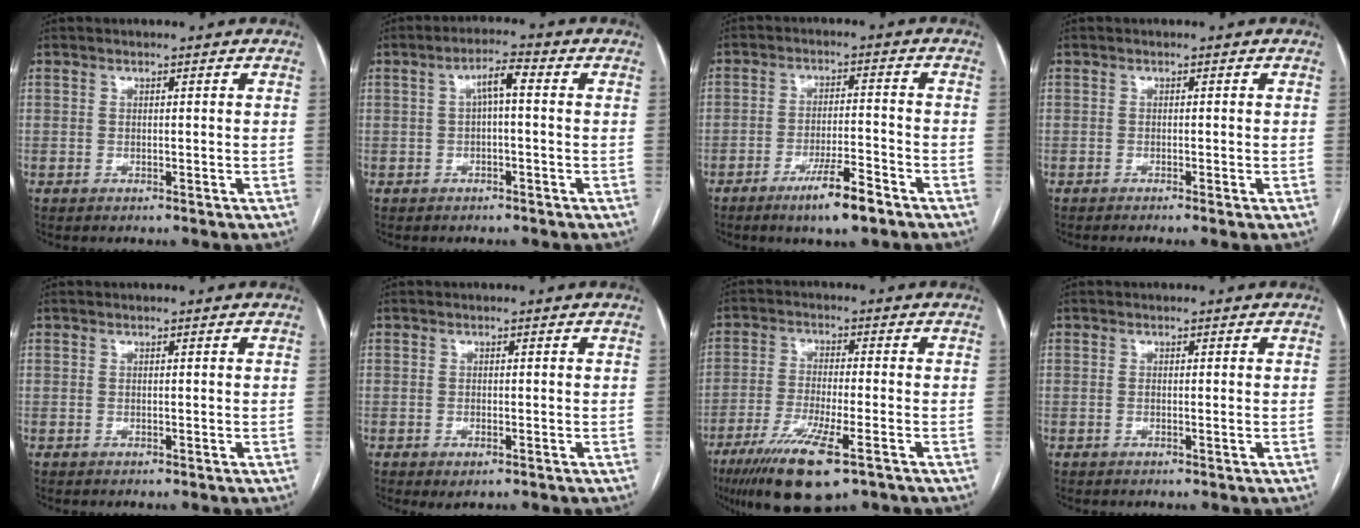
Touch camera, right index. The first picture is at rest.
{"total": 3.7, "force": [0.4, 0.8, 3.6], "torque": [-0.062, 0.017, 0.006]}
{"total": 7.4, "force": [-5.0, 0.9, 5.4], "torque": [-0.095, -0.007, -0.083]}
{"total": 1.2, "force": [-0.9, -0.3, 0.8], "torque": [-0.013, 0.001, -0.014]}
{"total": 0.0}
{"total": 1.7, "force": [-0.9, 0.7, 1.3], "torque": [-0.017, -0.003, -0.007]}
{"total": 12.0, "force": [-7.1, 1.7, 9.5], "torque": [-0.177, -0.032, -0.120]}
{"total": 0.8, "force": [-0.1, 0.1, 0.8], "torque": [-0.018, -0.002, 0.000]}